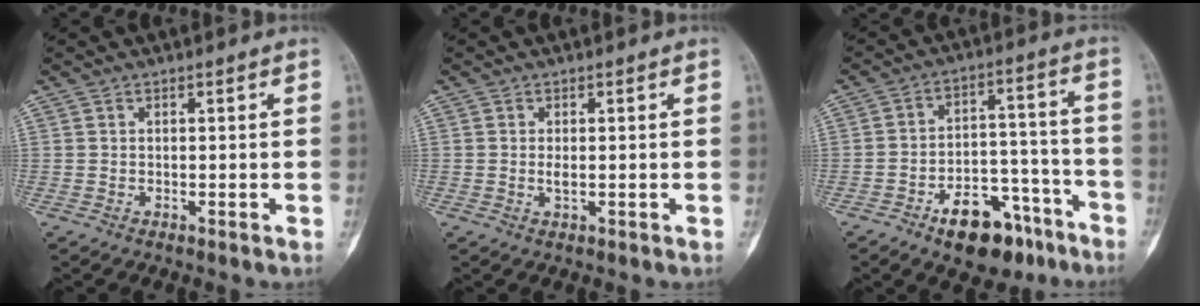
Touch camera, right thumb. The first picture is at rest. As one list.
[{"total": 1.4, "force": [-0.2, 0.8, 1.1], "torque": [-0.015, 0.000, -0.006]}, {"total": 15.1, "force": [-9.6, 7.9, 8.6], "torque": [-0.086, 0.084, -0.141]}]